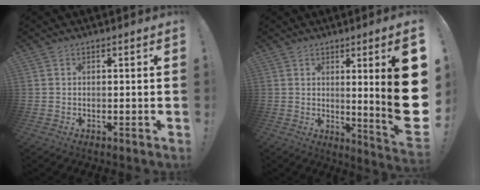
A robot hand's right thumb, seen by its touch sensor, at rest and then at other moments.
{"total": 15.8, "force": [2.2, -0.4, 15.7], "torque": [-0.213, -0.038, 0.026]}